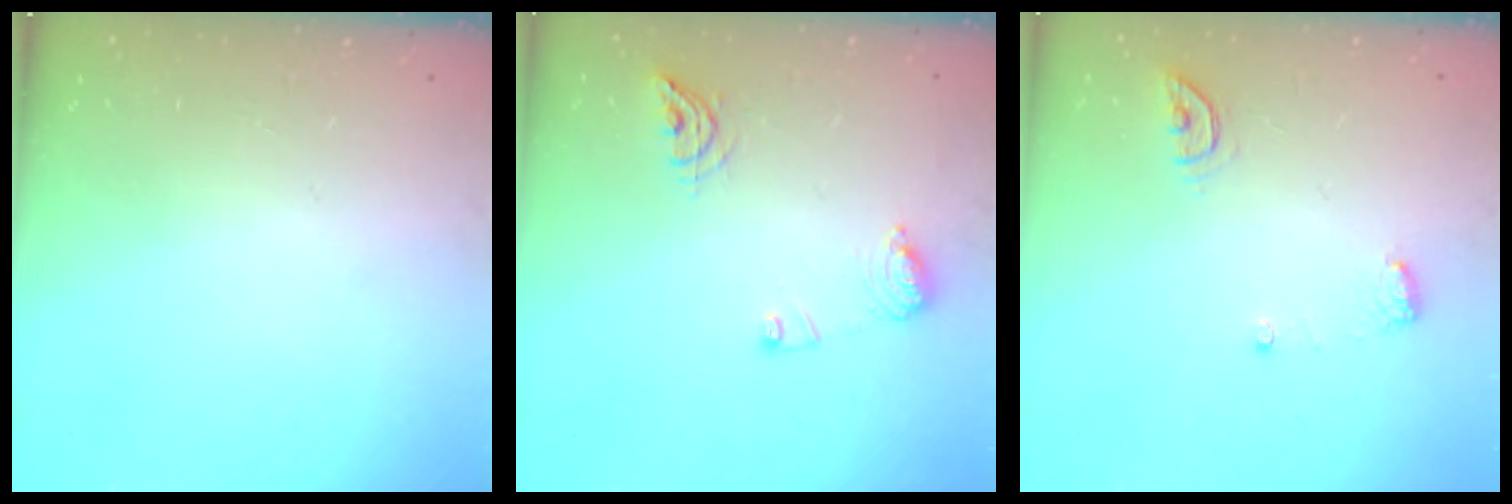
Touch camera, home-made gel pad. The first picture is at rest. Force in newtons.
{"total": 9.0, "press": 9.0, "slide": 0.7}
{"total": 6.4, "press": 6.4, "slide": 0.6}